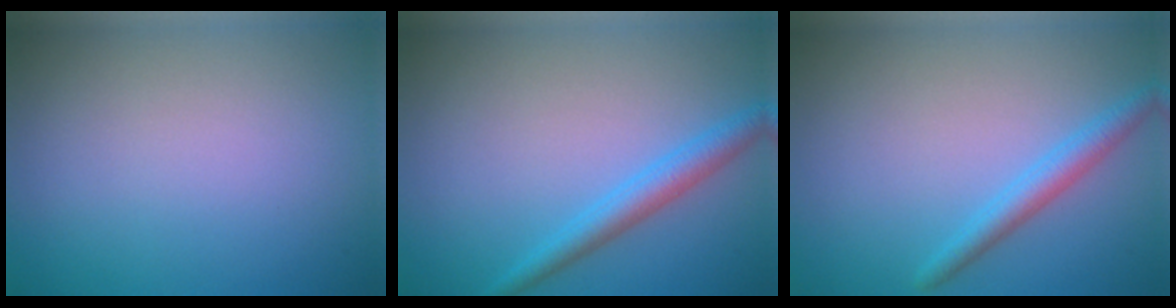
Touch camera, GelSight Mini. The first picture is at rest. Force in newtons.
{"total": 2.9, "press": 2.9, "slide": 0.1}
{"total": 2.4, "press": 2.4, "slide": 0.1}